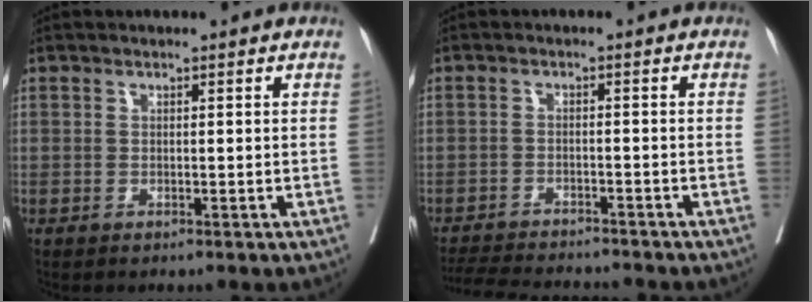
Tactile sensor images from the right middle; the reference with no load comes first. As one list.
[{"total": 10.9, "force": [-10.3, 1.2, 3.4], "torque": [-0.054, -0.006, -0.150]}]